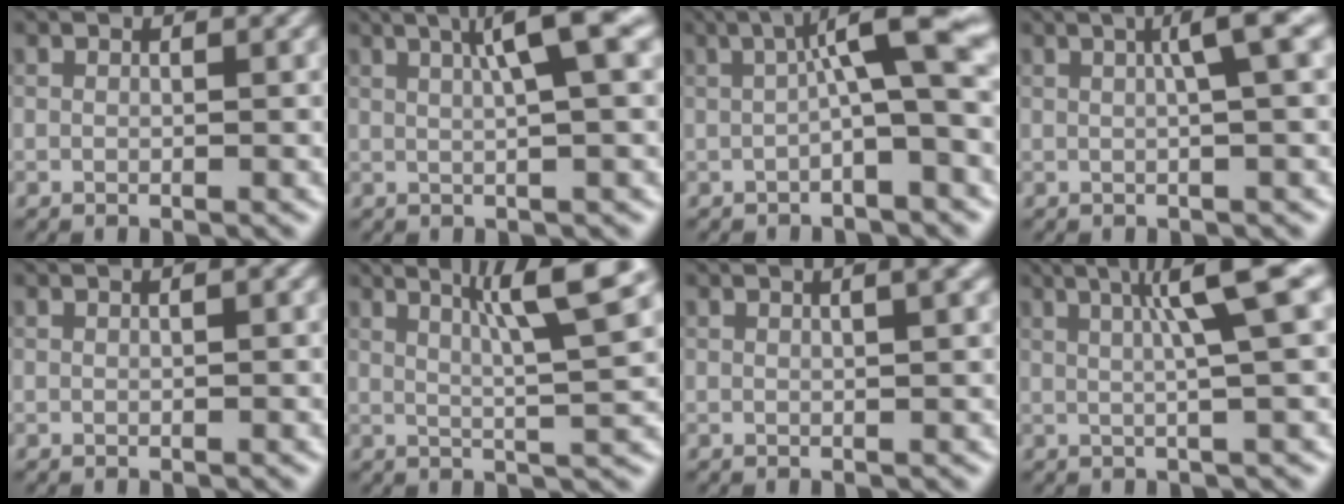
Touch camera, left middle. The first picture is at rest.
{"total": 5.9, "force": [2.0, 1.0, 5.5], "torque": [-0.069, 0.018, 0.029]}
{"total": 6.2, "force": [0.6, 1.0, 6.1], "torque": [-0.093, 0.017, 0.000]}
{"total": 4.1, "force": [1.0, 0.6, 3.9], "torque": [-0.051, 0.015, 0.013]}
{"total": 0.6, "force": [0.2, 0.1, 0.6], "torque": [-0.007, 0.005, 0.001]}
{"total": 8.0, "force": [3.6, 1.1, 7.0], "torque": [-0.089, 0.018, 0.058]}
{"total": 2.7, "force": [1.1, 0.9, 2.2], "torque": [-0.019, 0.007, 0.001]}
{"total": 6.0, "force": [1.6, 0.7, 5.7], "torque": [-0.077, 0.019, 0.026]}